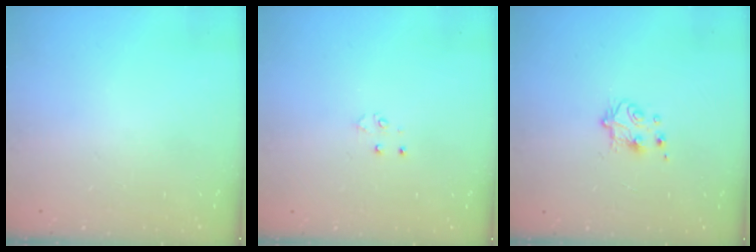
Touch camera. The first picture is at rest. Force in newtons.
{"total": 3.1, "press": 3.1, "slide": 0.6}
{"total": 5.3, "press": 5.2, "slide": 0.6}